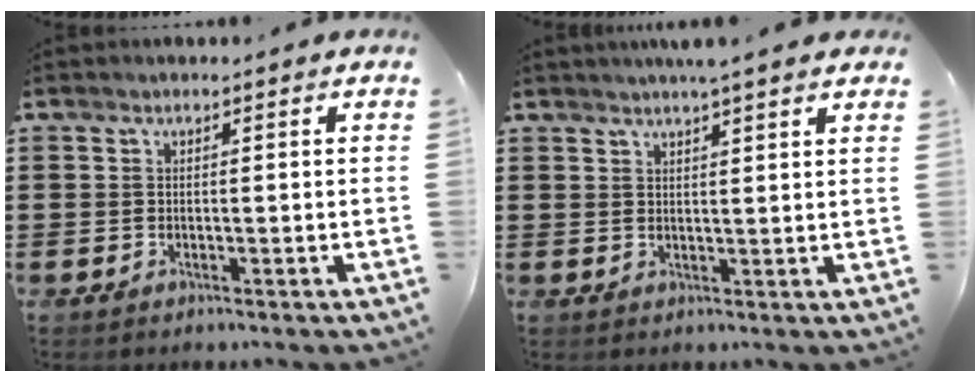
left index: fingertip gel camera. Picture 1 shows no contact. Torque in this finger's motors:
{"motor_torque": [2.14, 0.00, 0.52, 0.04]}